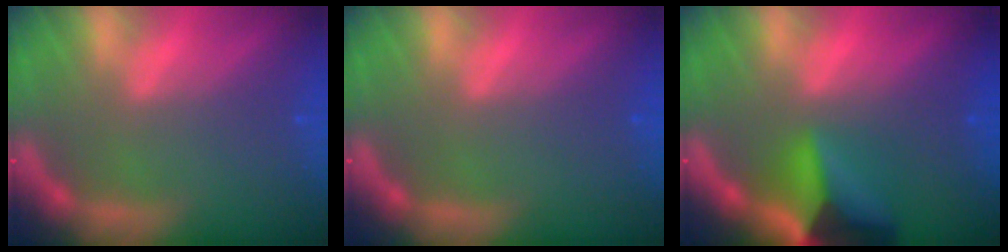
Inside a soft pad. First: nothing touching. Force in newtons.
{"total": 0.0}
{"total": 9.0}